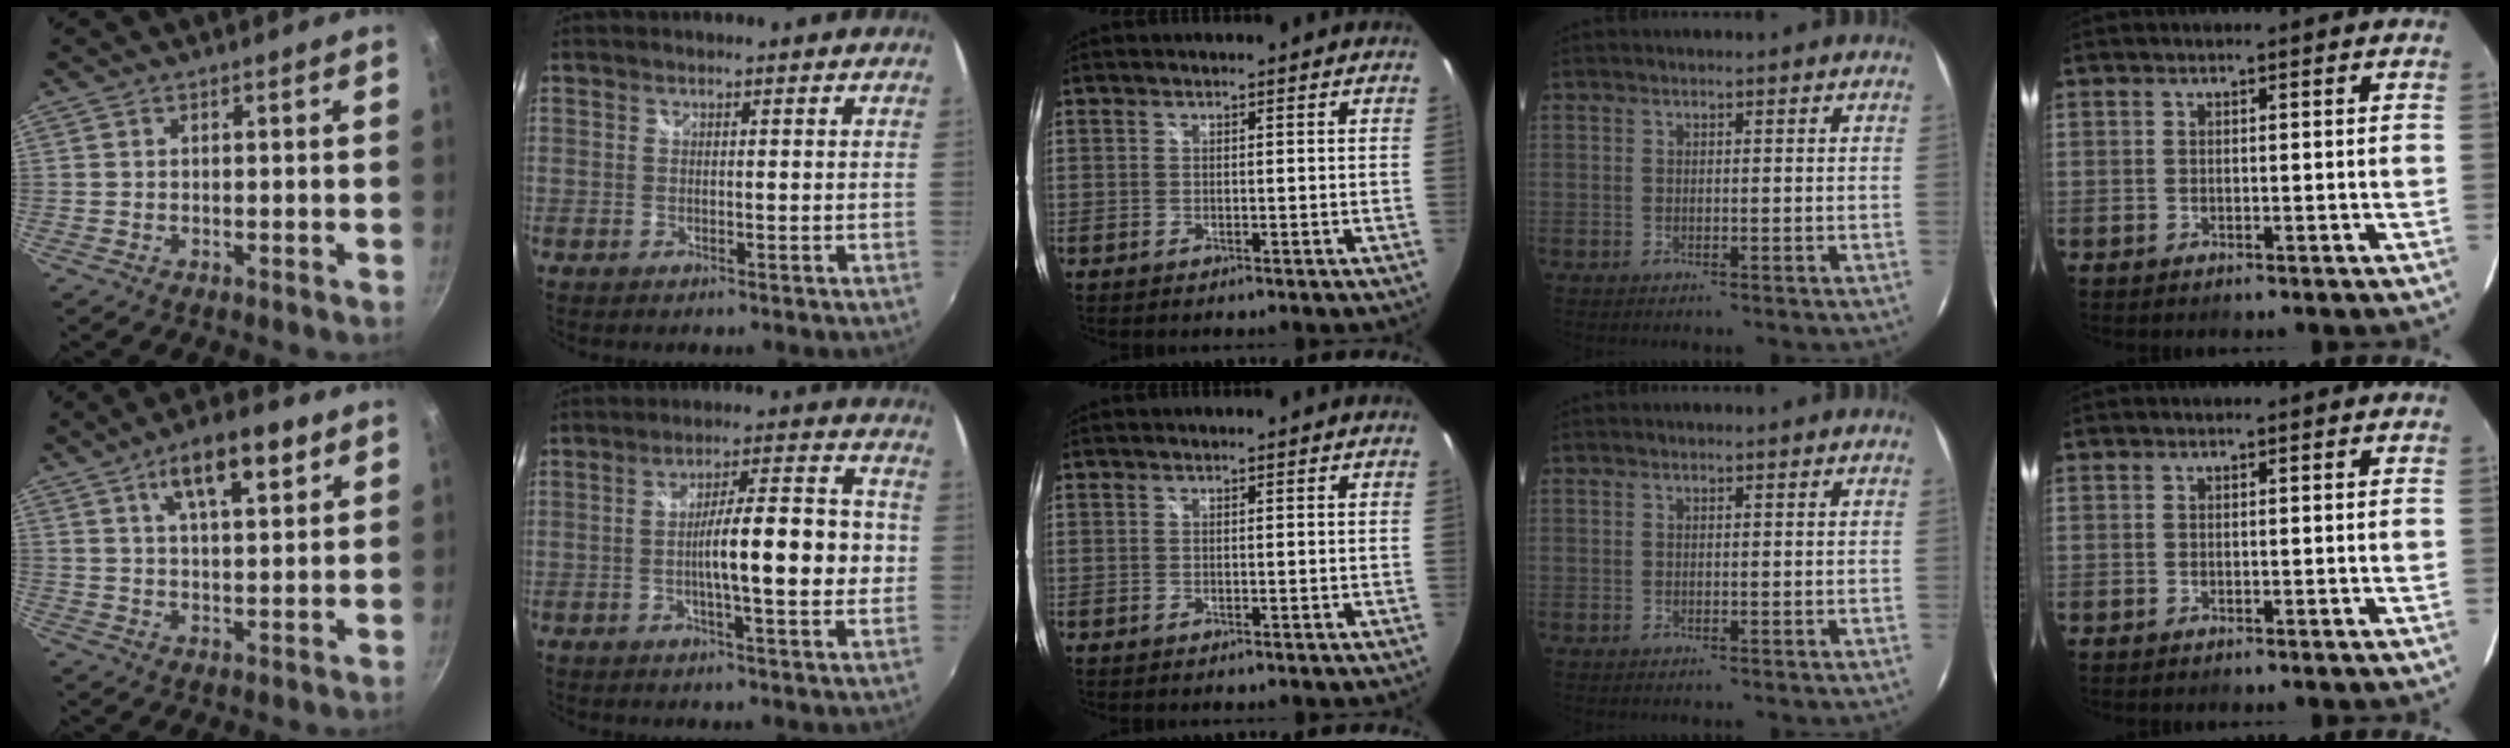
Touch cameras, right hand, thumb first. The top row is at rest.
{"thumb": {"total": 11.3, "force": [5.7, 4.1, 8.8], "torque": [-0.126, -0.015, 0.092]}, "index": {"total": 12.9, "force": [-1.2, 2.3, 12.6], "torque": [-0.203, 0.008, -0.022]}}